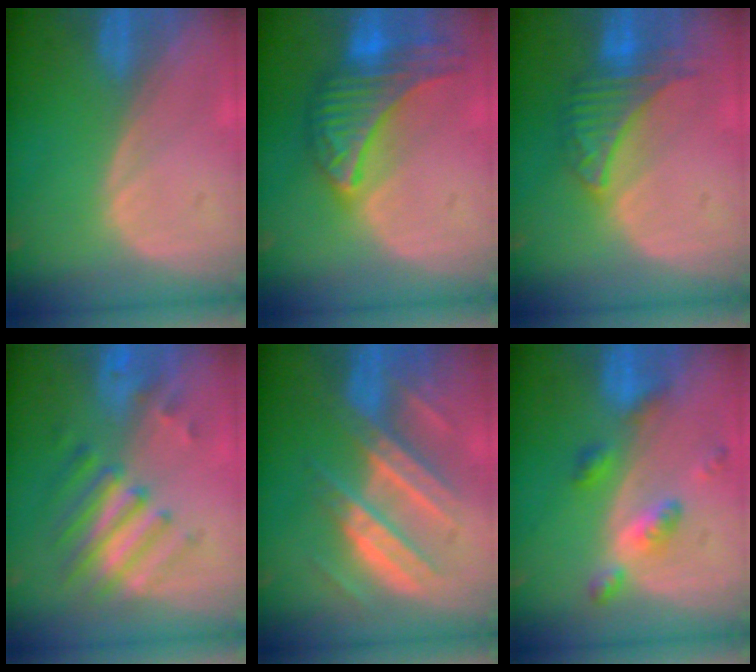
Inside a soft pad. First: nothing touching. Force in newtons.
{"total": 9.8, "press": 9.8, "slide": 0.5}
{"total": 6.6, "press": 6.6, "slide": 0.7}
{"total": 7.9, "press": 7.1, "slide": 3.6}
{"total": 9.3, "press": 9.2, "slide": 0.8}
{"total": 5.9, "press": 5.1, "slide": 2.9}